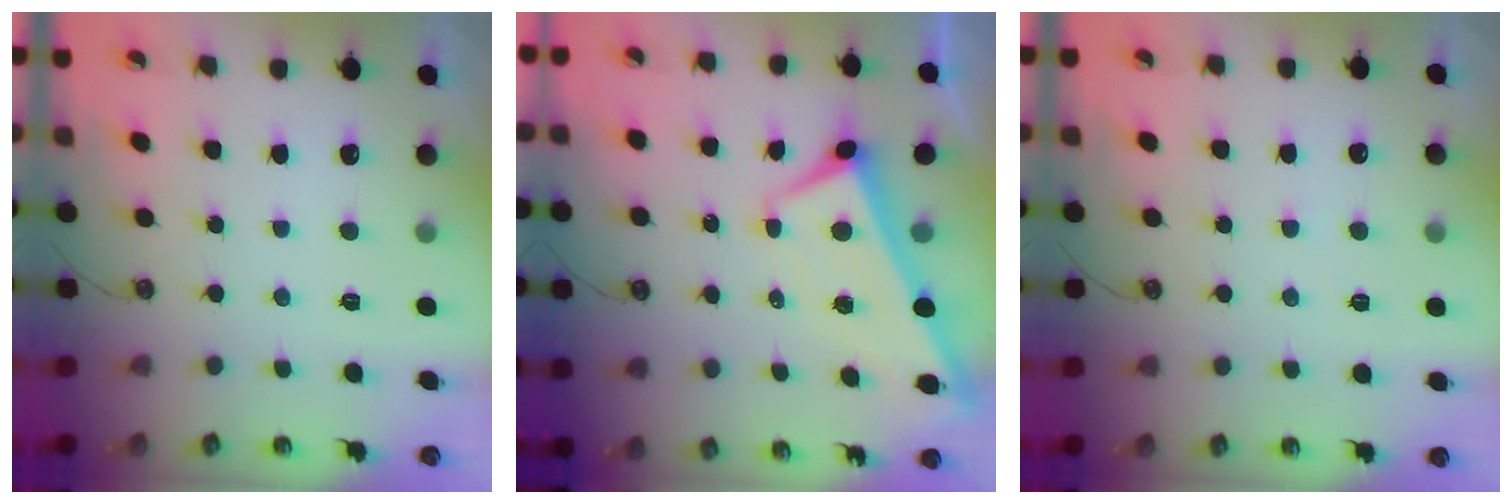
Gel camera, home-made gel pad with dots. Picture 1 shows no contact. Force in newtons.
{"total": 4.7, "press": 4.6, "slide": 0.8}
{"total": 2.4, "press": 2.4, "slide": 0.2}